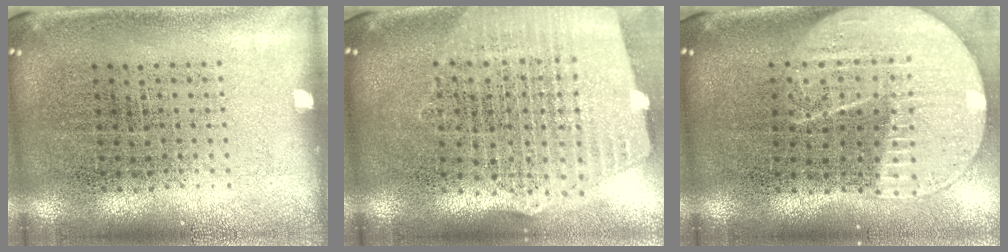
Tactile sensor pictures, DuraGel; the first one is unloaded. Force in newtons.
{"total": 2.6, "press": 2.2, "slide": 1.4}
{"total": 2.2, "press": 2.0, "slide": 1.1}